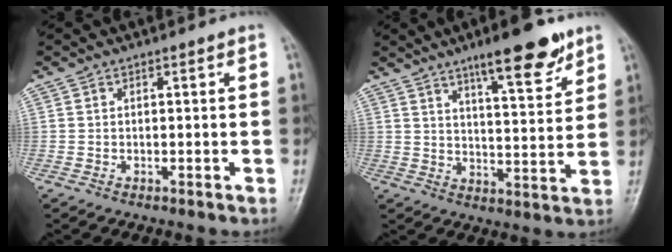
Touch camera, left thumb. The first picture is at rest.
{"total": 12.3, "force": [8.1, 2.9, 8.7], "torque": [-0.107, -0.048, 0.123]}